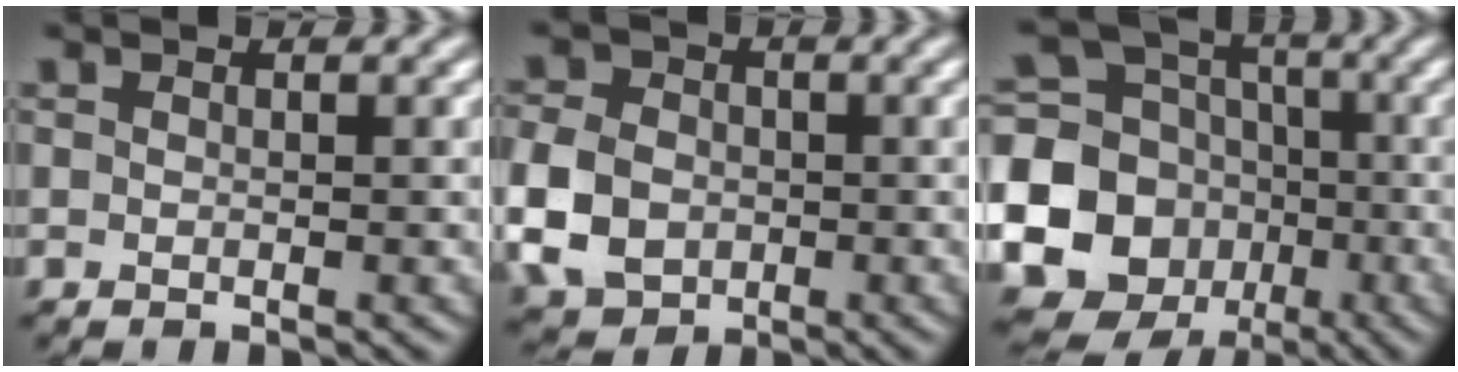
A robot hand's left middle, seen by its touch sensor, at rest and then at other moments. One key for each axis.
{"total": 6.5, "fx": -1.3, "fy": 5.4, "fz": 3.5, "tx": -0.093, "ty": 0.000, "tz": -0.036}
{"total": 18.8, "fx": -5.0, "fy": 17.4, "fz": 5.2, "tx": -0.142, "ty": -0.033, "tz": -0.106}